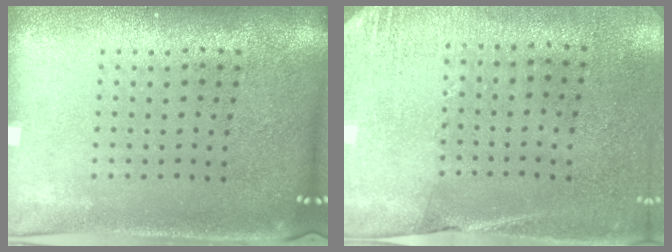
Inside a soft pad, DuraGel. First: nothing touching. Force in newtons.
{"total": 2.6, "press": 2.3, "slide": 1.1}